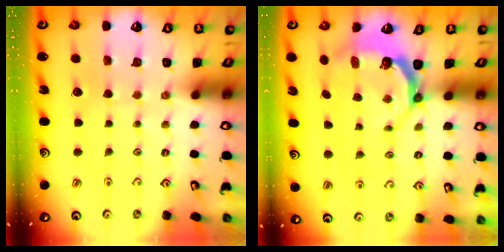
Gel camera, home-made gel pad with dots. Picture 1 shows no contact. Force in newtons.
{"total": 5.7, "press": 4.6, "slide": 3.3}